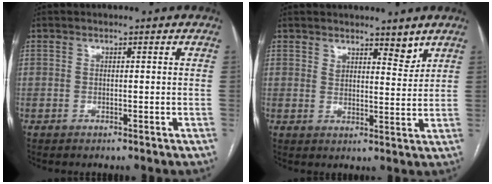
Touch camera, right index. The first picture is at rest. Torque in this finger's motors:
{"motor_torque": [-0.17, 0.07, 0.01, 0.00]}